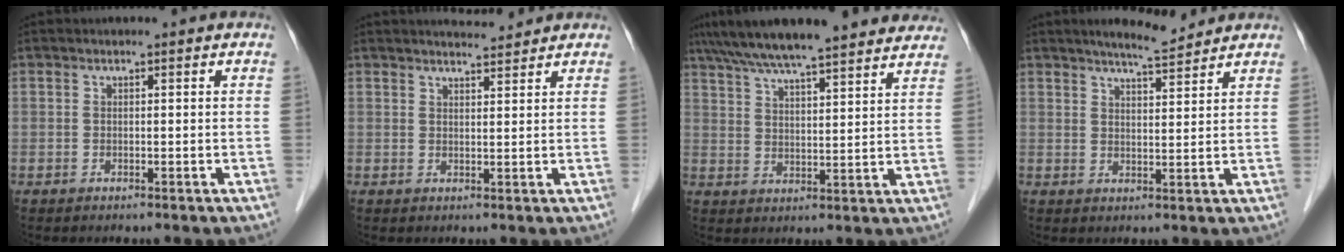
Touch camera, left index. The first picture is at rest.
{"total": 3.6, "force": [3.5, 0.3, 0.8], "torque": [-0.017, 0.006, 0.054]}
{"total": 20.7, "force": [17.7, 2.5, 10.3], "torque": [-0.169, 0.046, 0.248]}
{"total": 5.5, "force": [5.0, 0.5, 2.2], "torque": [-0.039, 0.003, 0.081]}